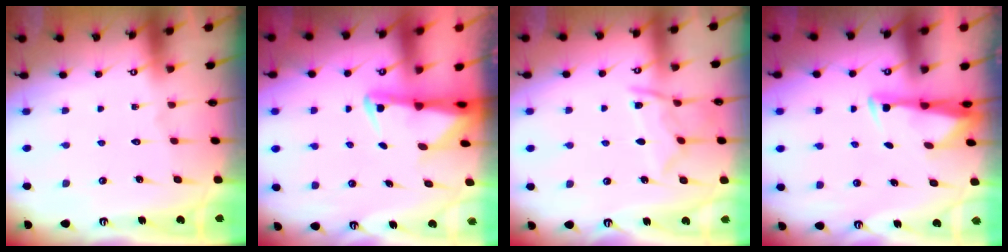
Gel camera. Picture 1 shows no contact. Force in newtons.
{"total": 2.9, "press": 2.8, "slide": 0.6}
{"total": 10.4, "press": 10.3, "slide": 0.9}
{"total": 3.2, "press": 3.1, "slide": 0.9}